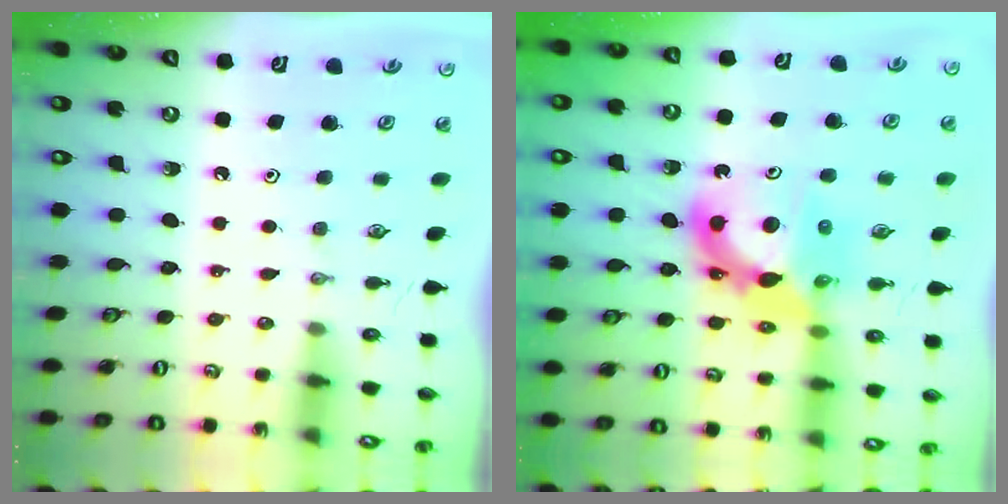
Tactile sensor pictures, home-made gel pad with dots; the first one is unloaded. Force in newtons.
{"total": 12.7, "press": 12.6, "slide": 1.3}